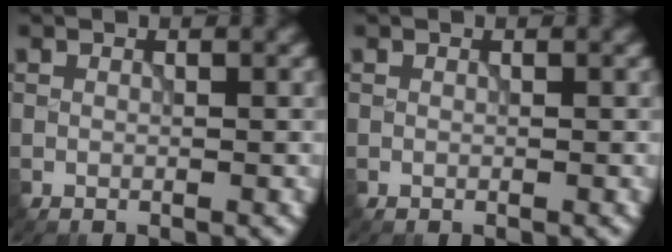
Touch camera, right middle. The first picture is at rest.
{"total": 0.0}